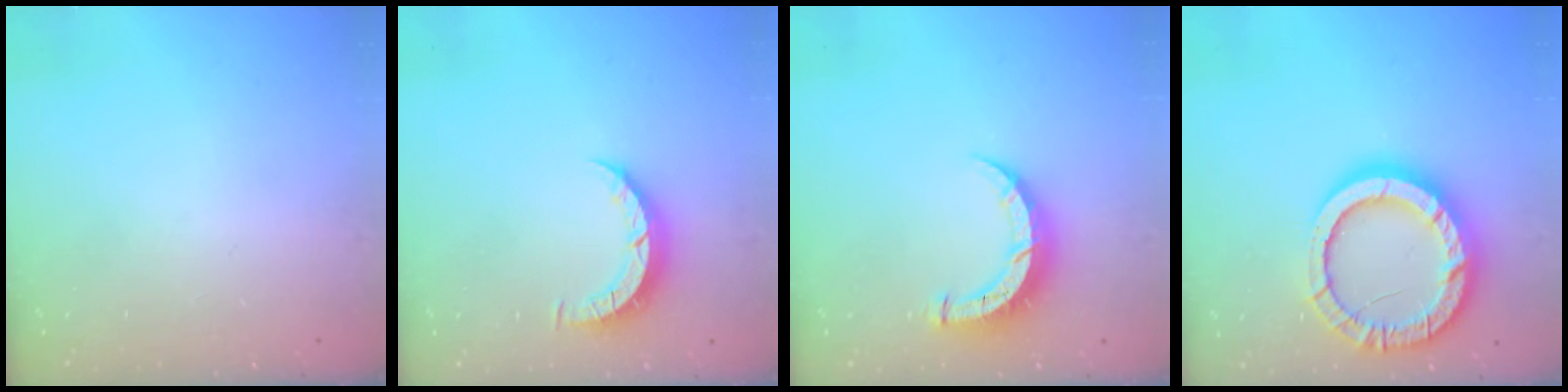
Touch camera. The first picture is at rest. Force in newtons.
{"total": 5.0, "press": 4.9, "slide": 0.6}
{"total": 8.2, "press": 8.2, "slide": 0.6}
{"total": 17.9, "press": 17.9, "slide": 1.7}